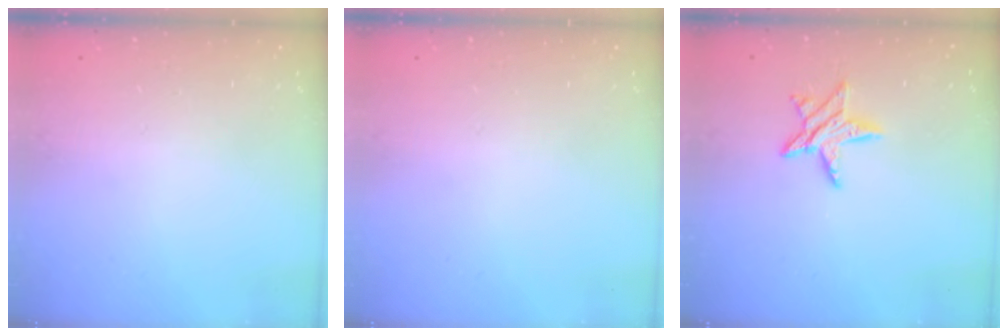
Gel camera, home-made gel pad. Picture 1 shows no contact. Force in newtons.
{"total": 0.0}
{"total": 8.2, "press": 8.2, "slide": 0.1}